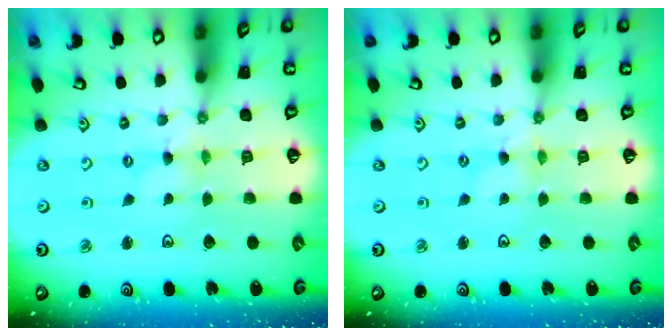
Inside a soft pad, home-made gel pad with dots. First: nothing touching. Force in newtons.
{"total": 0.0}